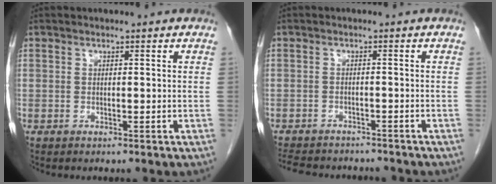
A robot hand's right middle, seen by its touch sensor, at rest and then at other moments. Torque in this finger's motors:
{"motor_torque": [0.81, -0.81, 0.08, 0.05]}